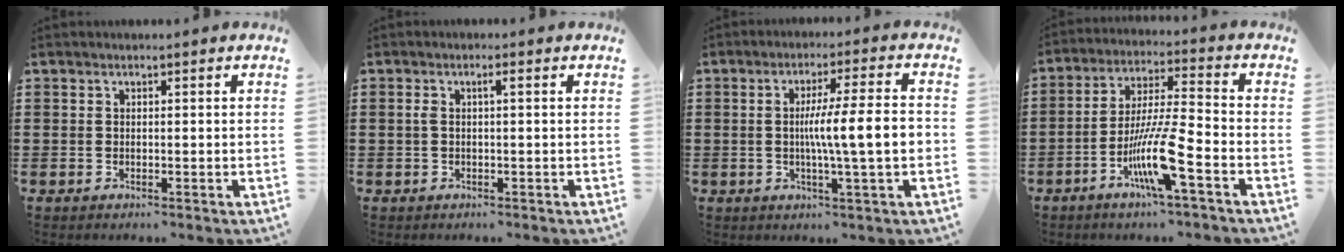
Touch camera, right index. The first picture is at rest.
{"total": 1.6, "force": [-0.1, 0.1, 1.6], "torque": [-0.030, 0.001, -0.004]}
{"total": 9.0, "force": [-0.5, 0.5, 9.0], "torque": [-0.149, -0.006, -0.014]}
{"total": 10.8, "force": [-5.0, 0.8, 9.5], "torque": [-0.194, -0.010, -0.096]}